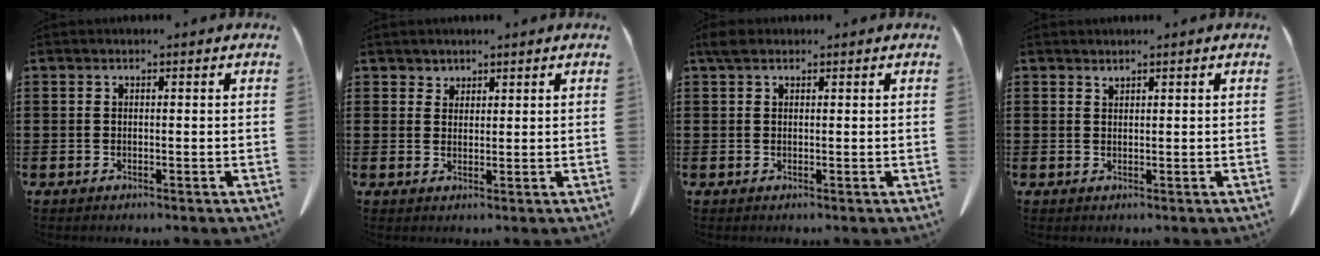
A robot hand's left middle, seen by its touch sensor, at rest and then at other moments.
{"total": 1.7, "force": [1.5, 0.9, 0.0], "torque": [-0.004, 0.004, 0.030]}
{"total": 1.7, "force": [1.1, 0.9, 0.8], "torque": [-0.021, 0.006, 0.021]}
{"total": 0.8, "force": [0.8, 0.2, 0.0], "torque": [-0.003, -0.002, 0.017]}